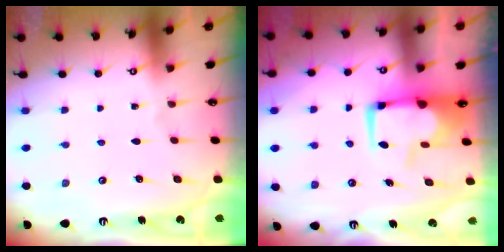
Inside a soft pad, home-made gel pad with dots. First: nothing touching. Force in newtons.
{"total": 3.5, "press": 3.2, "slide": 1.2}